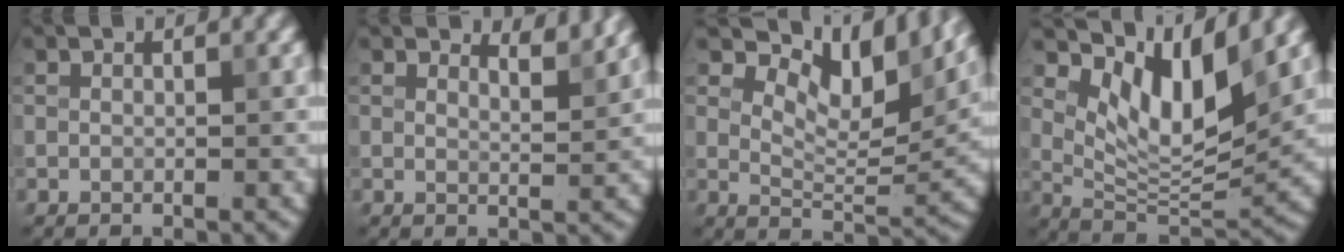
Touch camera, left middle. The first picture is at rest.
{"total": 2.2, "force": [2.2, 0.2, 0.6], "torque": [-0.007, -0.004, 0.025]}
{"total": 9.1, "force": [5.8, 3.9, 5.8], "torque": [-0.086, 0.002, 0.098]}
{"total": 7.6, "force": [3.9, 2.9, 5.8], "torque": [-0.100, -0.015, 0.074]}